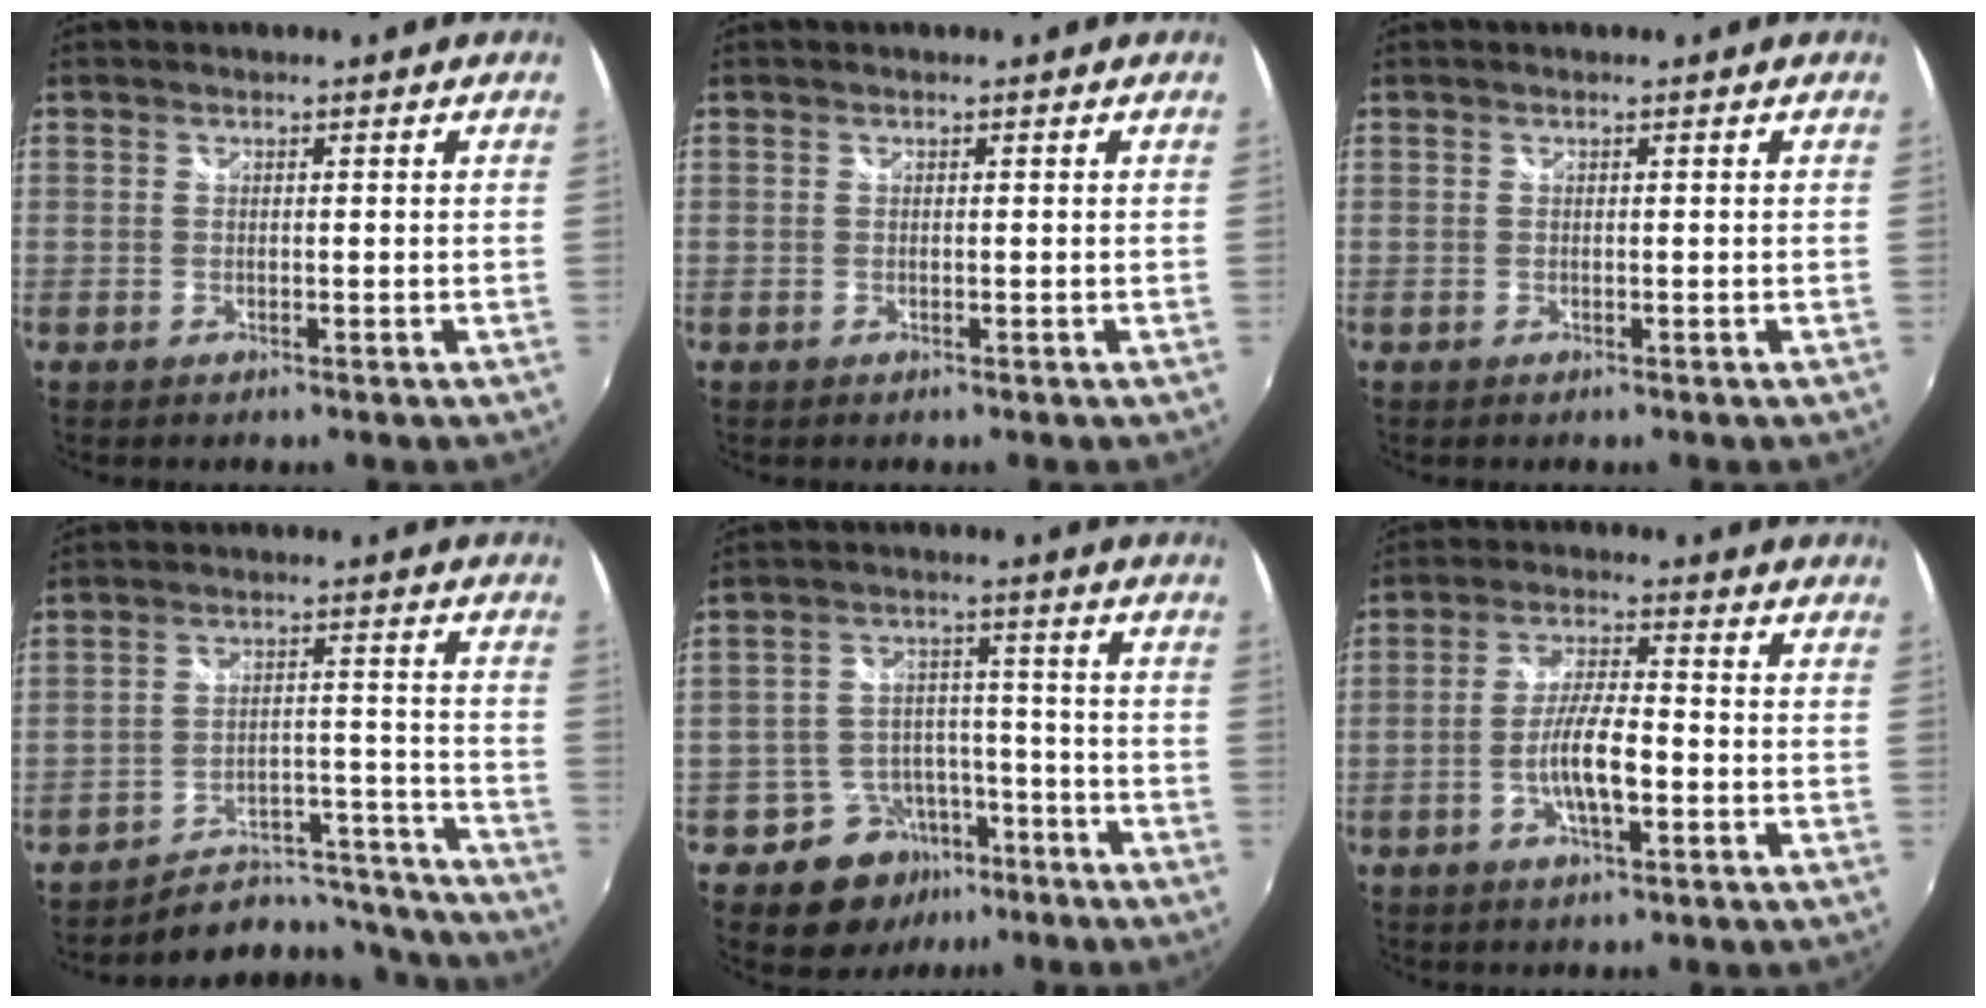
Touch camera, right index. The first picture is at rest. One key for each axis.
{"total": 0.0}
{"total": 0.0}
{"total": 17.2, "fx": -16.3, "fy": 4.9, "fz": 2.2, "tx": -0.030, "ty": 0.054, "tz": -0.215}
{"total": 9.7, "fx": -6.3, "fy": 7.0, "fz": 2.3, "tx": -0.048, "ty": 0.032, "tz": -0.084}
{"total": 7.9, "fx": -2.4, "fy": 1.9, "fz": 7.3, "tx": -0.142, "ty": 0.002, "tz": -0.044}